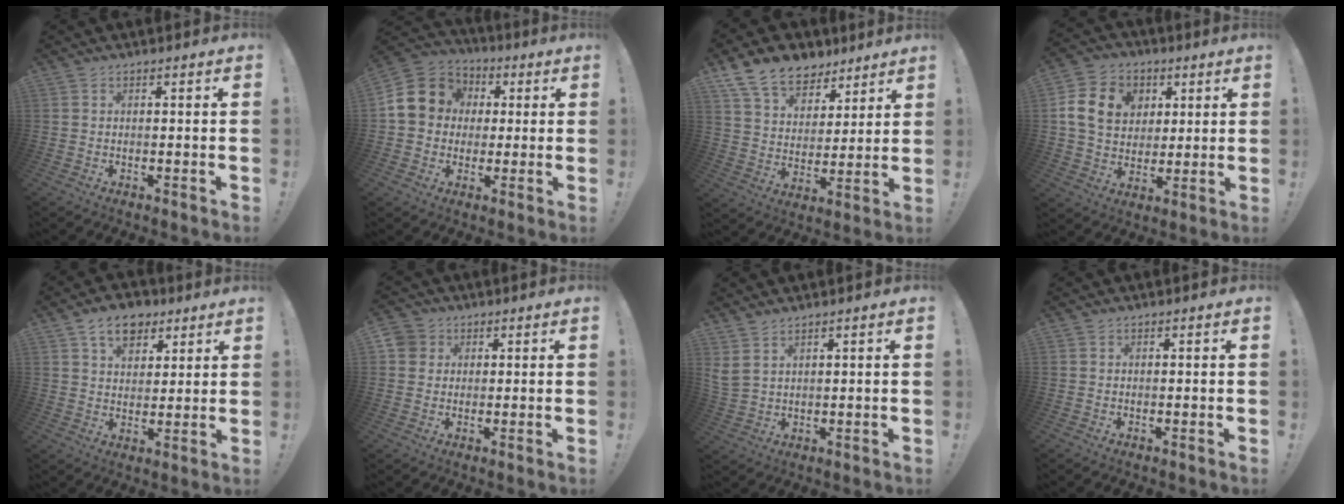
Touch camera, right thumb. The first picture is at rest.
{"total": 14.7, "force": [2.5, 12.9, 6.5], "torque": [-0.108, 0.006, 0.060]}
{"total": 14.3, "force": [10.0, 8.8, 5.0], "torque": [-0.088, -0.066, 0.192]}
{"total": 15.3, "force": [4.0, 12.2, 8.3], "torque": [-0.134, -0.002, 0.085]}
{"total": 10.3, "force": [5.9, 7.0, 4.8], "torque": [-0.073, -0.021, 0.113]}
{"total": 4.4, "force": [1.5, 4.0, 0.9], "torque": [-0.014, 0.000, 0.028]}
{"total": 4.0, "force": [2.9, 1.9, 2.1], "torque": [-0.049, -0.009, 0.060]}
{"total": 0.0}